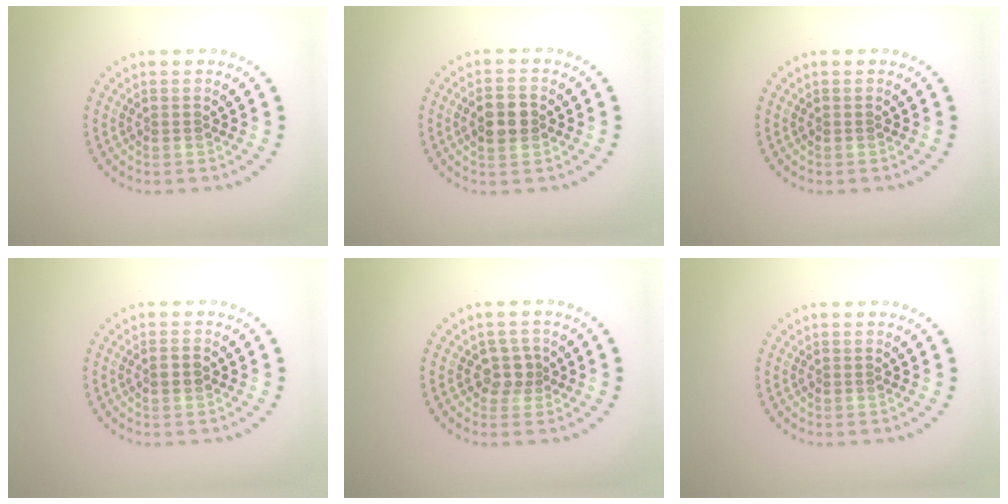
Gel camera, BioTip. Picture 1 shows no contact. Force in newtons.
{"total": 2.9, "press": 2.9, "slide": 0.1}
{"total": 0.0}
{"total": 1.2, "press": 1.2, "slide": 0.3}
{"total": 2.0, "press": 1.7, "slide": 1.1}
{"total": 0.0}